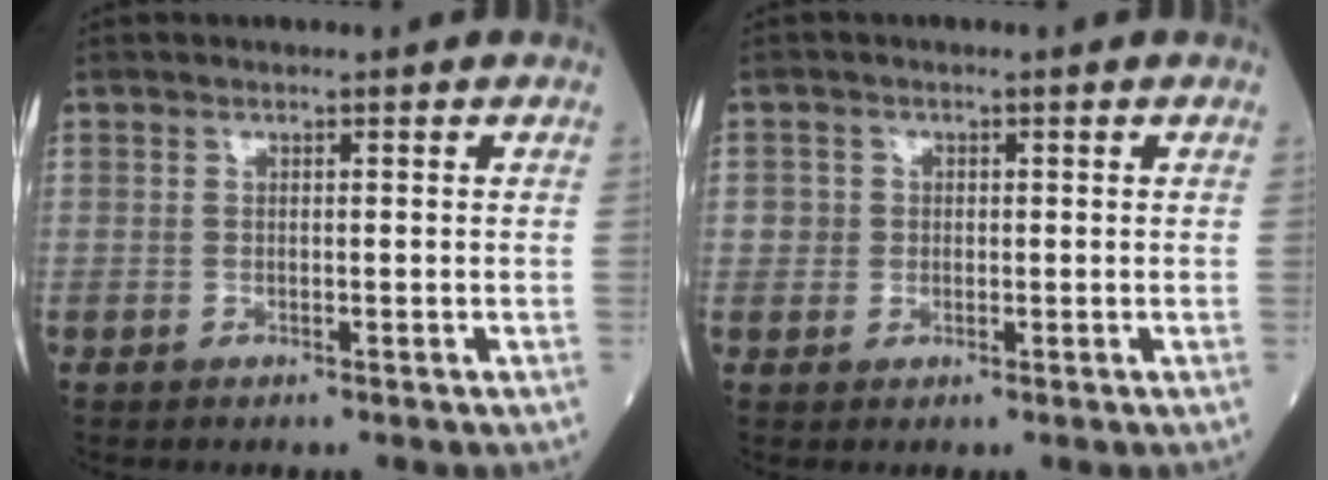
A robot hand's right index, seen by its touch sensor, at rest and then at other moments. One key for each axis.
{"total": 2.0, "fx": 0.0, "fy": 2.0, "fz": 0.2, "tx": 0.004, "ty": 0.007, "tz": -0.003}